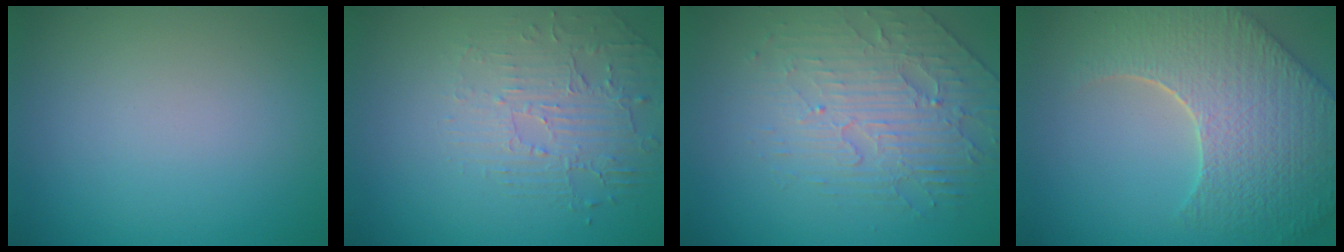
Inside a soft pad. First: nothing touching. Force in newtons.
{"total": 2.2, "press": 1.7, "slide": 1.5}
{"total": 4.0, "press": 3.6, "slide": 1.6}
{"total": 9.0, "press": 6.3, "slide": 6.4}